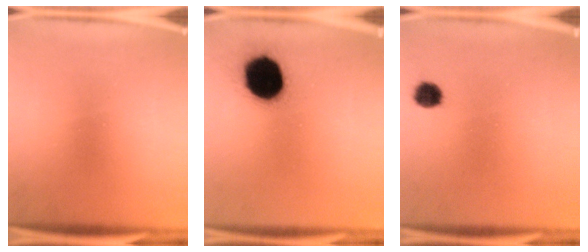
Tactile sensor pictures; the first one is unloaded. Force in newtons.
{"total": 16.8}
{"total": 3.3}